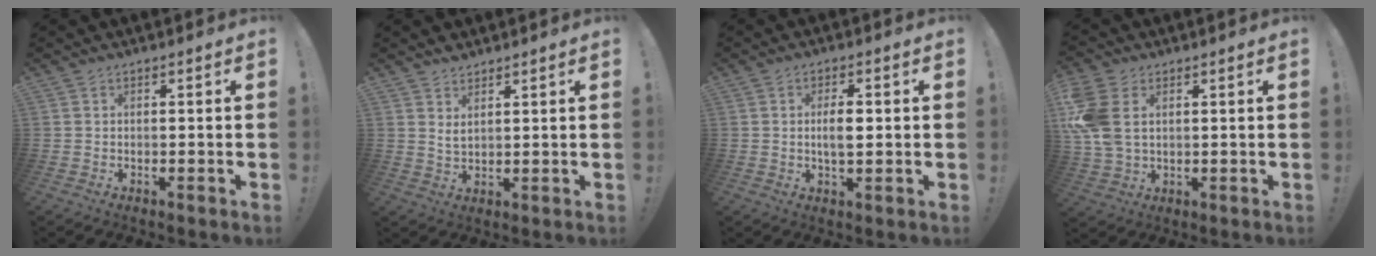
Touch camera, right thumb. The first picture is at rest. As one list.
[{"total": 3.3, "force": [2.6, 1.3, 1.6], "torque": [-0.023, -0.016, 0.046]}, {"total": 5.2, "force": [0.2, 2.3, 4.7], "torque": [-0.087, -0.002, -0.006]}, {"total": 11.3, "force": [3.0, 7.6, 7.8], "torque": [-0.164, -0.006, 0.059]}]